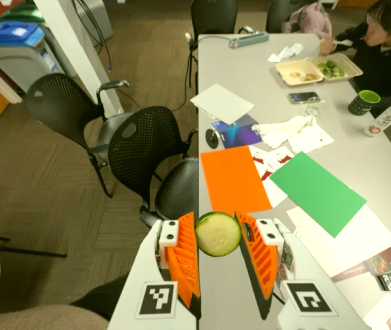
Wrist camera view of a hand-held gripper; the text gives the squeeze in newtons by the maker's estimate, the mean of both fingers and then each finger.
{"total": 9.0, "left": 8.6, "right": 9.3}